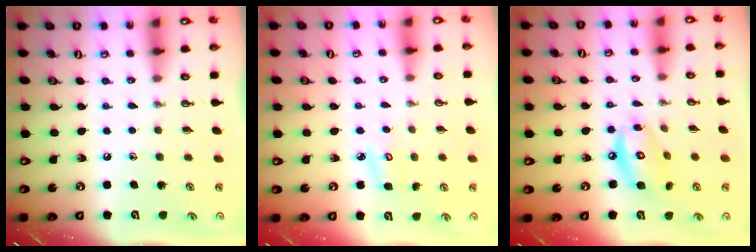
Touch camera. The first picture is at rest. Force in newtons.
{"total": 4.7, "press": 4.7, "slide": 0.4}
{"total": 11.0, "press": 11.0, "slide": 1.0}